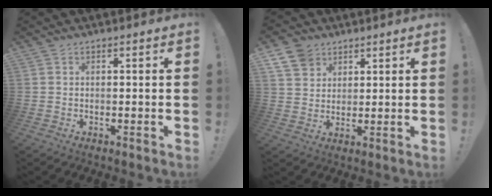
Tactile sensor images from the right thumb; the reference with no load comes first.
{"total": 7.8, "force": [5.0, 5.6, 2.3], "torque": [-0.038, -0.027, 0.099]}